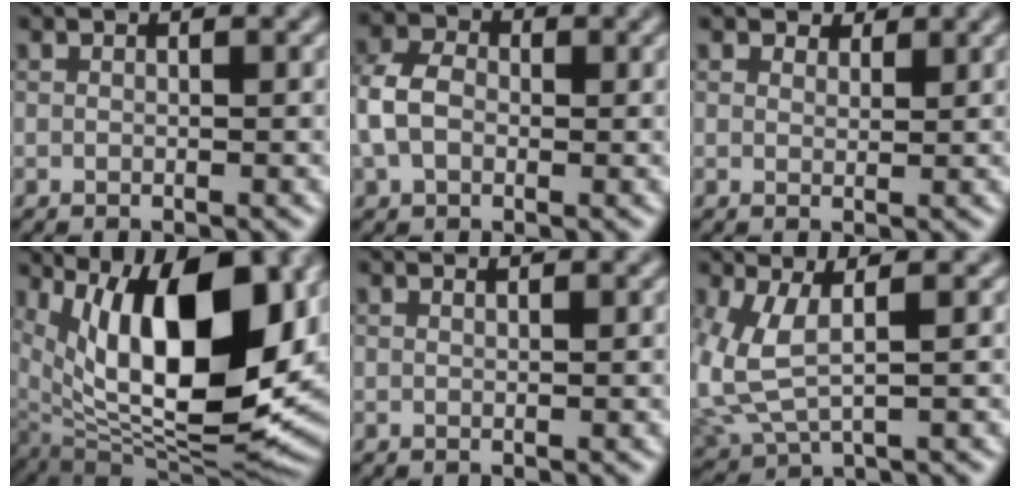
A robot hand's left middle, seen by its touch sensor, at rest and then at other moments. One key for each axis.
{"total": 4.0, "fx": -0.2, "fy": 3.0, "fz": 2.5, "tx": -0.072, "ty": 0.006, "tz": -0.011}
{"total": 1.7, "fx": 1.6, "fy": 0.5, "fz": 0.1, "tx": -0.011, "ty": -0.003, "tz": 0.024}
{"total": 17.0, "fx": 5.3, "fy": 7.9, "fz": 14.1, "tx": -0.212, "ty": 0.008, "tz": 0.098}
{"total": 0.6, "fx": 0.6, "fy": 0.1, "fz": 0.3, "tx": -0.006, "ty": -0.004, "tz": 0.001}
{"total": 4.3, "fx": 0.5, "fy": 1.8, "fz": 3.8, "tx": -0.123, "ty": -0.014, "tz": 0.022}